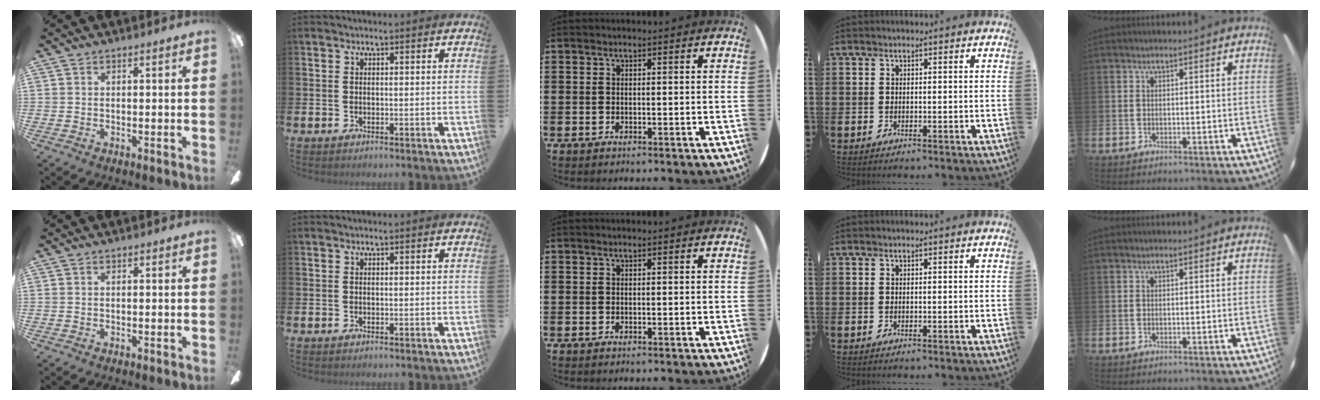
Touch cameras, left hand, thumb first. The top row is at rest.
{}